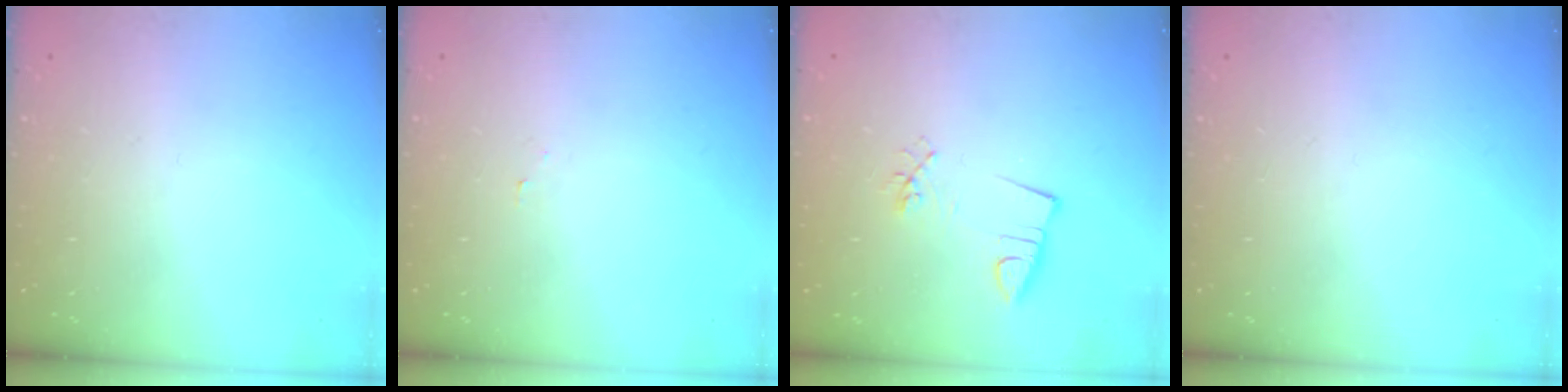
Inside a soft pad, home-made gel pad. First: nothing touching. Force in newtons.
{"total": 2.2, "press": 2.2, "slide": 0.2}
{"total": 3.0, "press": 2.4, "slide": 1.9}
{"total": 0.0}